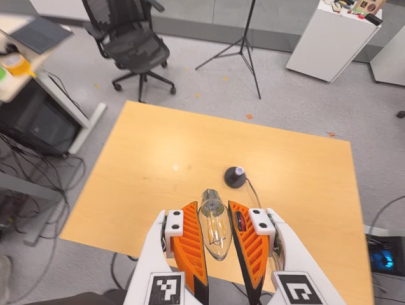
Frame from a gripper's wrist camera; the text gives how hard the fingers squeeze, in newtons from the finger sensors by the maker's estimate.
{"total": 11.6, "left": 12.3, "right": 10.9}